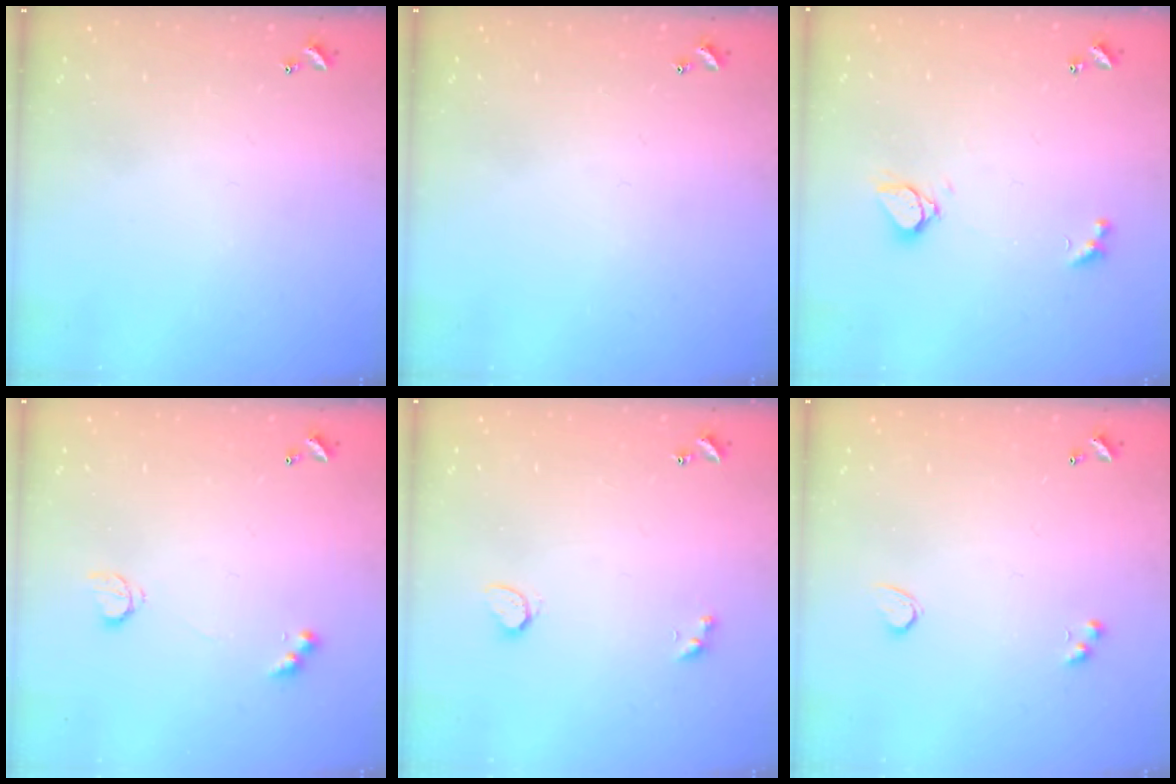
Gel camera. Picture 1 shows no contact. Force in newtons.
{"total": 0.0}
{"total": 2.1, "press": 2.0, "slide": 0.5}
{"total": 4.1, "press": 4.0, "slide": 0.7}
{"total": 2.3, "press": 2.3, "slide": 0.5}
{"total": 1.9, "press": 1.5, "slide": 1.1}